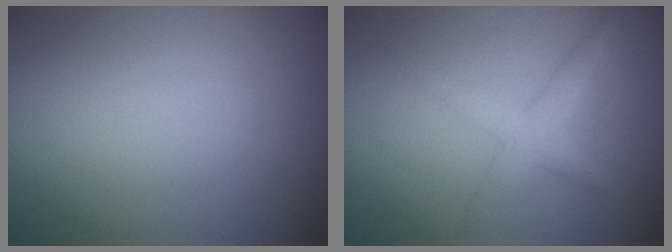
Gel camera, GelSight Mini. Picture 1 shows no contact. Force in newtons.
{"total": 2.3, "press": 2.3, "slide": 0.1}